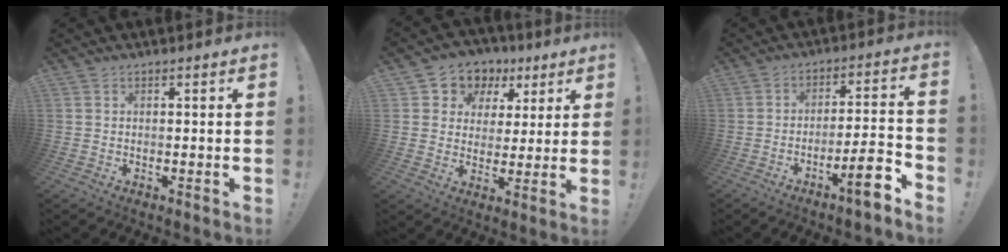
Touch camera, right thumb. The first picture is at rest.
{"total": 7.5, "force": [2.8, 6.7, 1.7], "torque": [-0.029, -0.017, 0.058]}
{"total": 11.1, "force": [-6.8, 1.4, 8.7], "torque": [-0.124, 0.037, -0.109]}